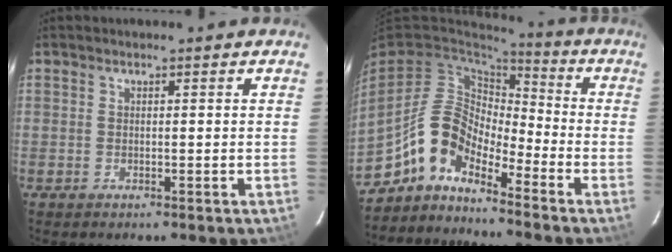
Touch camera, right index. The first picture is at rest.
{"total": 9.6, "force": [-6.8, 4.2, 5.3], "torque": [-0.102, 0.026, -0.148]}